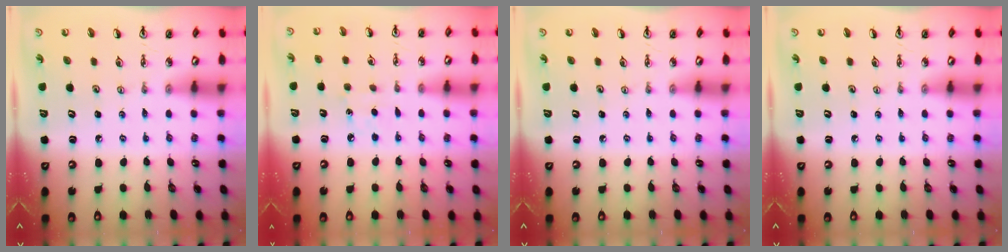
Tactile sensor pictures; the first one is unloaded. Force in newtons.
{"total": 5.5, "press": 5.5, "slide": 0.7}
{"total": 0.0}
{"total": 0.0}